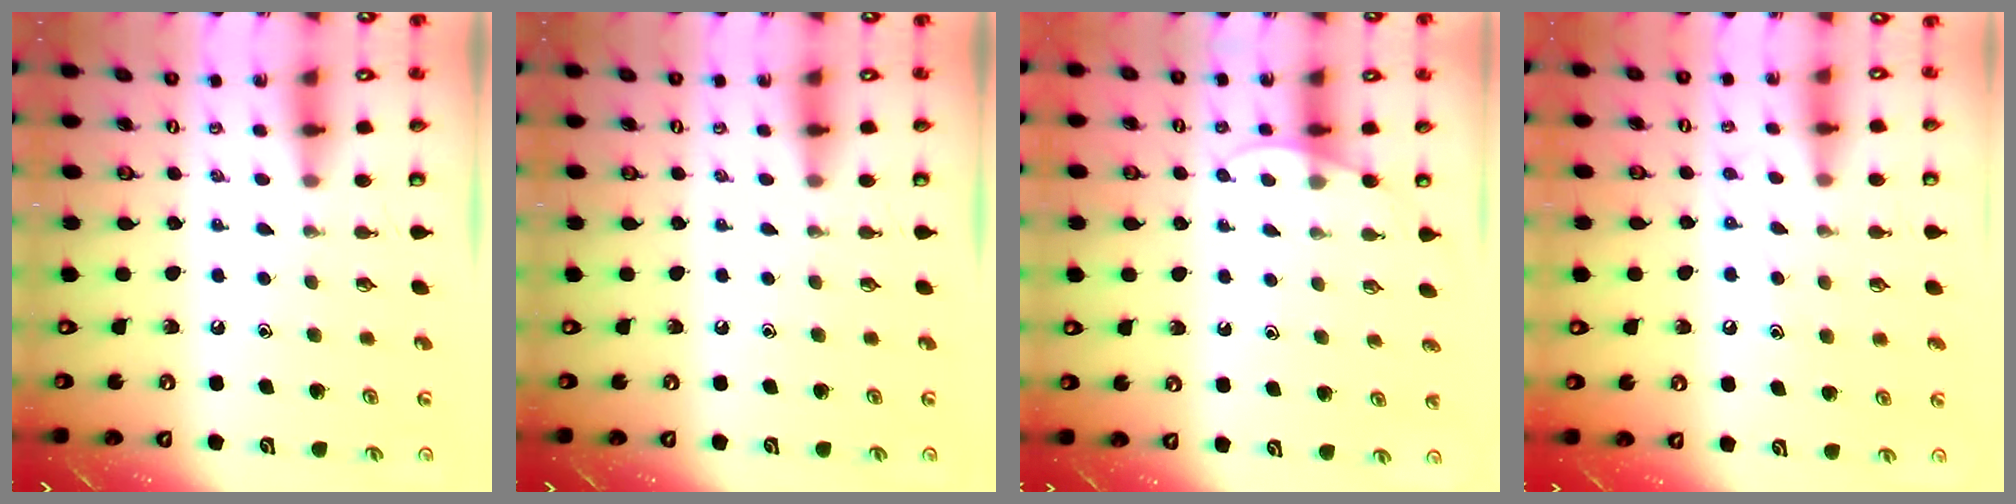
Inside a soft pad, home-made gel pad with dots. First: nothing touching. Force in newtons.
{"total": 0.0}
{"total": 6.0, "press": 6.0, "slide": 0.5}
{"total": 7.8, "press": 7.8, "slide": 0.8}